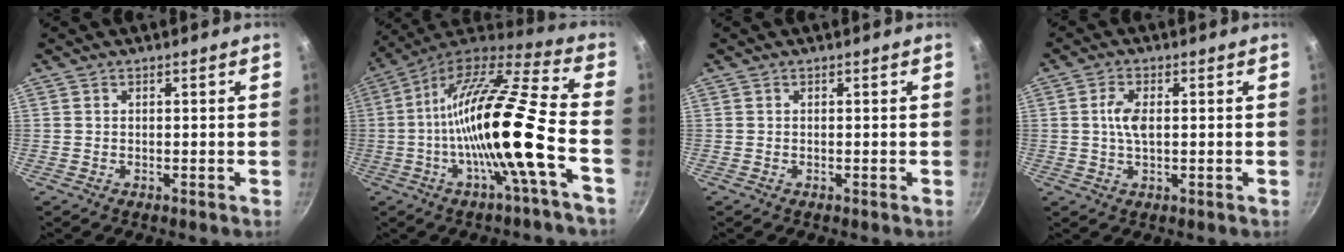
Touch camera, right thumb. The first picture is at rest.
{"total": 21.3, "force": [-5.2, 2.8, 20.5], "torque": [-0.341, 0.021, -0.107]}
{"total": 0.0}
{"total": 4.3, "force": [0.4, 2.0, 3.7], "torque": [-0.074, 0.005, 0.006]}